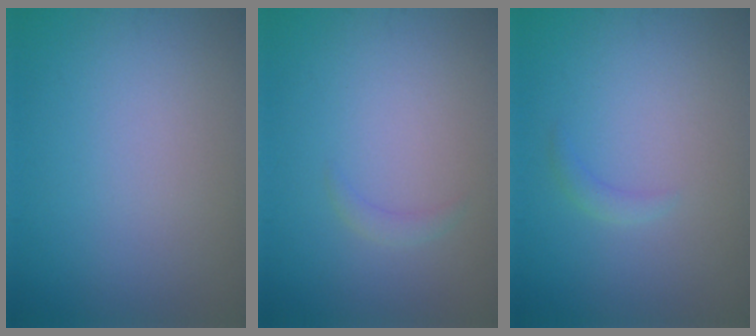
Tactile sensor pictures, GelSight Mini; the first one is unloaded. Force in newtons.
{"total": 0.8, "press": 0.8, "slide": 0.1}
{"total": 0.9, "press": 0.9, "slide": 0.1}